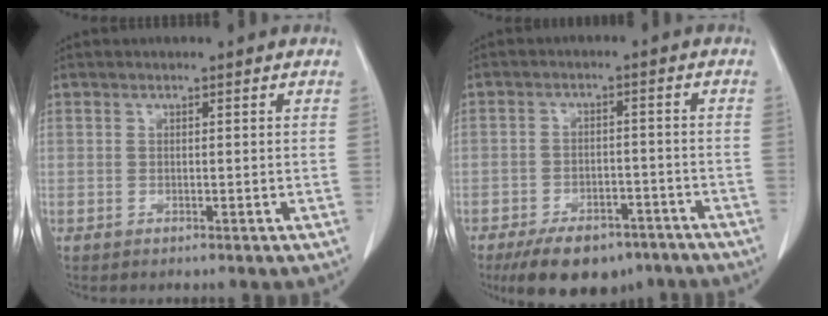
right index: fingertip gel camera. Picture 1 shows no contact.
{"total": 11.6, "force": [-8.5, 5.7, 5.5], "torque": [-0.081, 0.002, -0.129]}